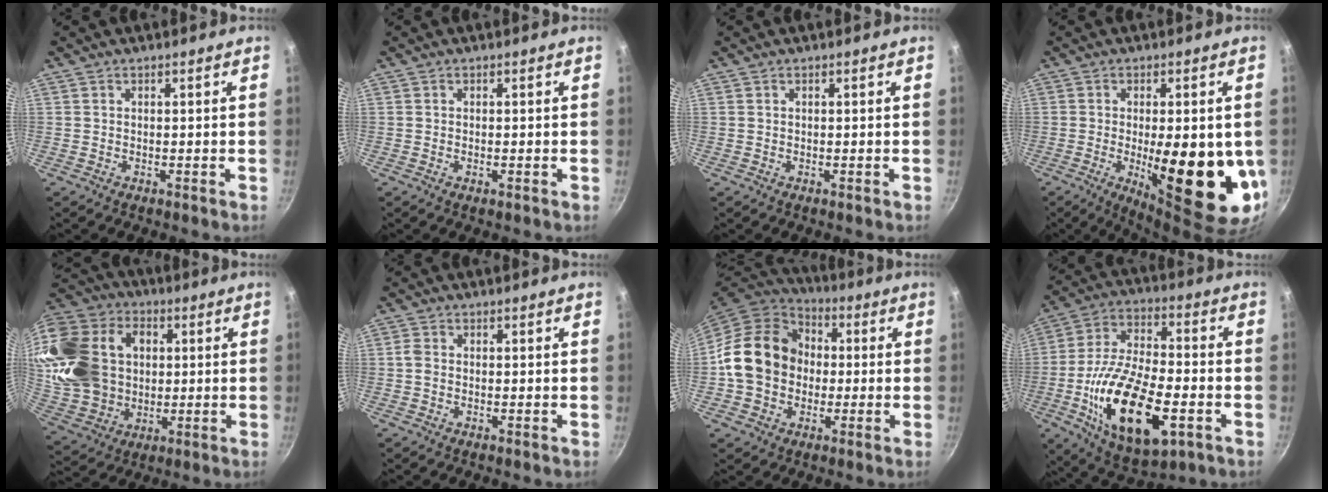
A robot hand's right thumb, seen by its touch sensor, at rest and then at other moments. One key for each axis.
{"total": 0.8, "fx": -0.2, "fy": 0.3, "fz": 0.7, "tx": -0.012, "ty": 0.001, "tz": -0.005}
{"total": 0.0}
{"total": 19.4, "fx": -2.5, "fy": 6.6, "fz": 18.0, "tx": -0.232, "ty": -0.023, "tz": -0.023}
{"total": 27.2, "fx": 3.9, "fy": 21.0, "fz": 17.0, "tx": -0.348, "ty": 0.024, "tz": 0.082}
{"total": 1.5, "fx": -0.3, "fy": 1.1, "fz": 0.9, "tx": -0.023, "ty": 0.005, "tz": -0.008}
{"total": 16.8, "fx": 0.0, "fy": 13.9, "fz": 9.4, "tx": -0.137, "ty": 0.033, "tz": -0.010}
{"total": 22.9, "fx": -6.8, "fy": 10.7, "fz": 19.1, "tx": -0.337, "ty": 0.018, "tz": -0.114}